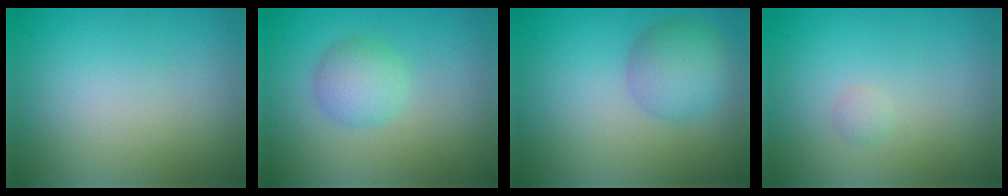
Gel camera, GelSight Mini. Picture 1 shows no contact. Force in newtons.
{"total": 2.7, "press": 2.7, "slide": 0.1}
{"total": 4.0, "press": 4.0, "slide": 0.2}
{"total": 0.6, "press": 0.6, "slide": 0.0}